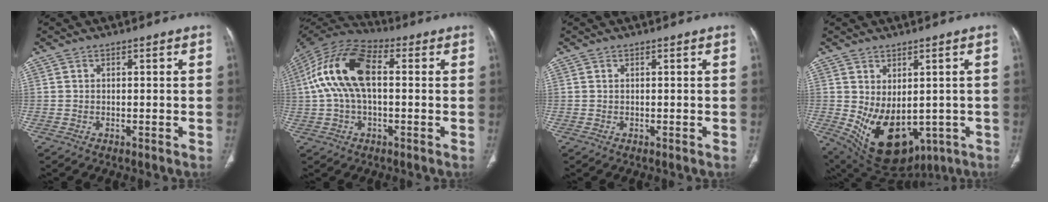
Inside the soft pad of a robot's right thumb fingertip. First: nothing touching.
{"total": 16.1, "force": [1.7, 8.5, 13.6], "torque": [-0.274, 0.040, 0.023]}
{"total": 0.0}
{"total": 16.0, "force": [-3.0, 10.1, 12.0], "torque": [-0.184, -0.012, -0.008]}